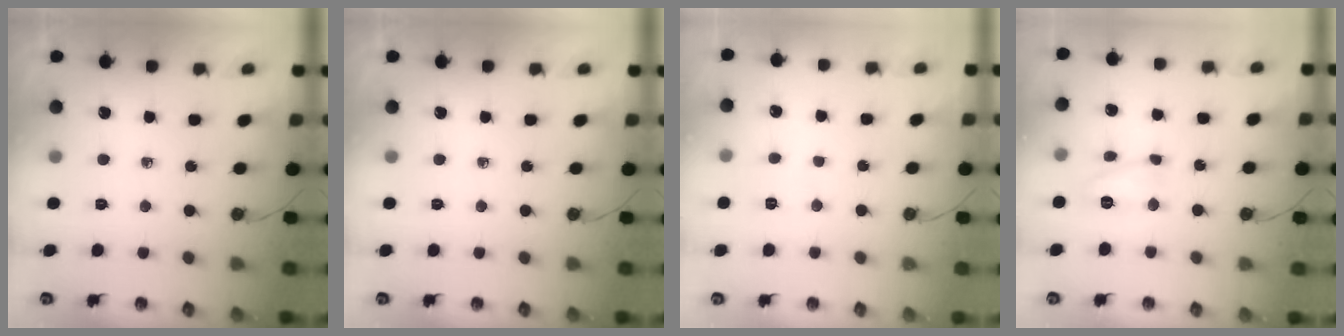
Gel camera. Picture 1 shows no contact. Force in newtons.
{"total": 0.0}
{"total": 3.9, "press": 3.8, "slide": 1.0}
{"total": 7.7, "press": 7.7, "slide": 0.6}